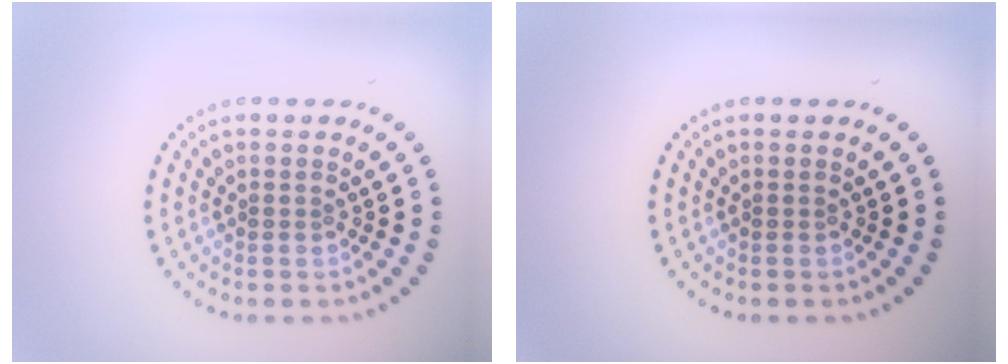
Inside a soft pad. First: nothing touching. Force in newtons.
{"total": 0.0}